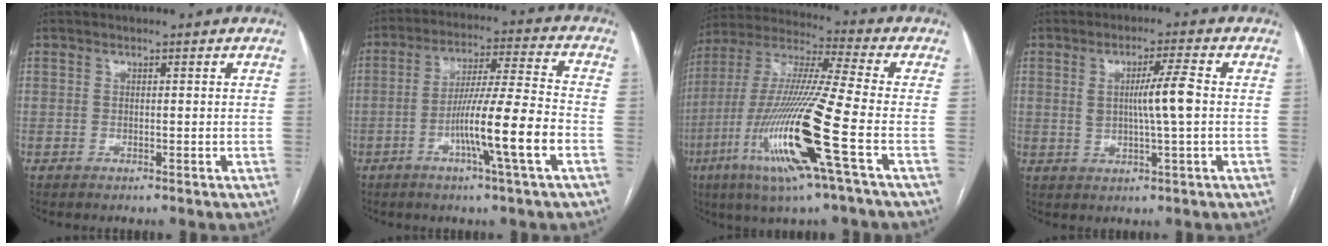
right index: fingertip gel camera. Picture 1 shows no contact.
{"total": 12.6, "force": [-4.4, -0.9, 11.8], "torque": [-0.207, -0.001, -0.079]}
{"total": 19.8, "force": [-7.0, -0.2, 18.5], "torque": [-0.403, -0.028, -0.142]}
{"total": 6.2, "force": [0.5, -0.1, 6.1], "torque": [-0.108, -0.001, 0.010]}